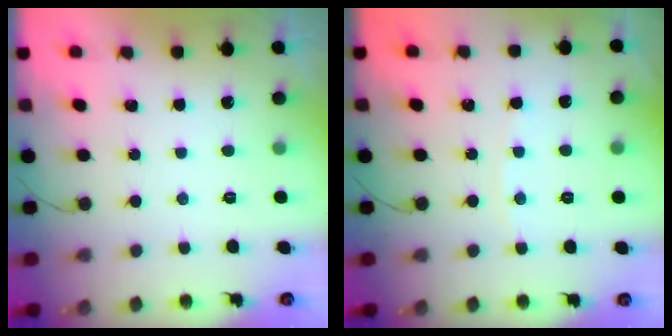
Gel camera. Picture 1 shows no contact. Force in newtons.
{"total": 1.5, "press": 1.5, "slide": 0.2}